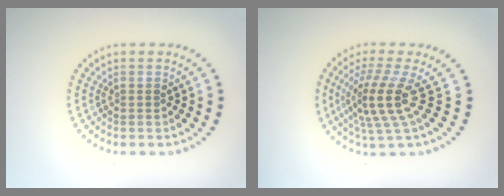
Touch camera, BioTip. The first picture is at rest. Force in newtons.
{"total": 4.3, "press": 3.0, "slide": 3.1}